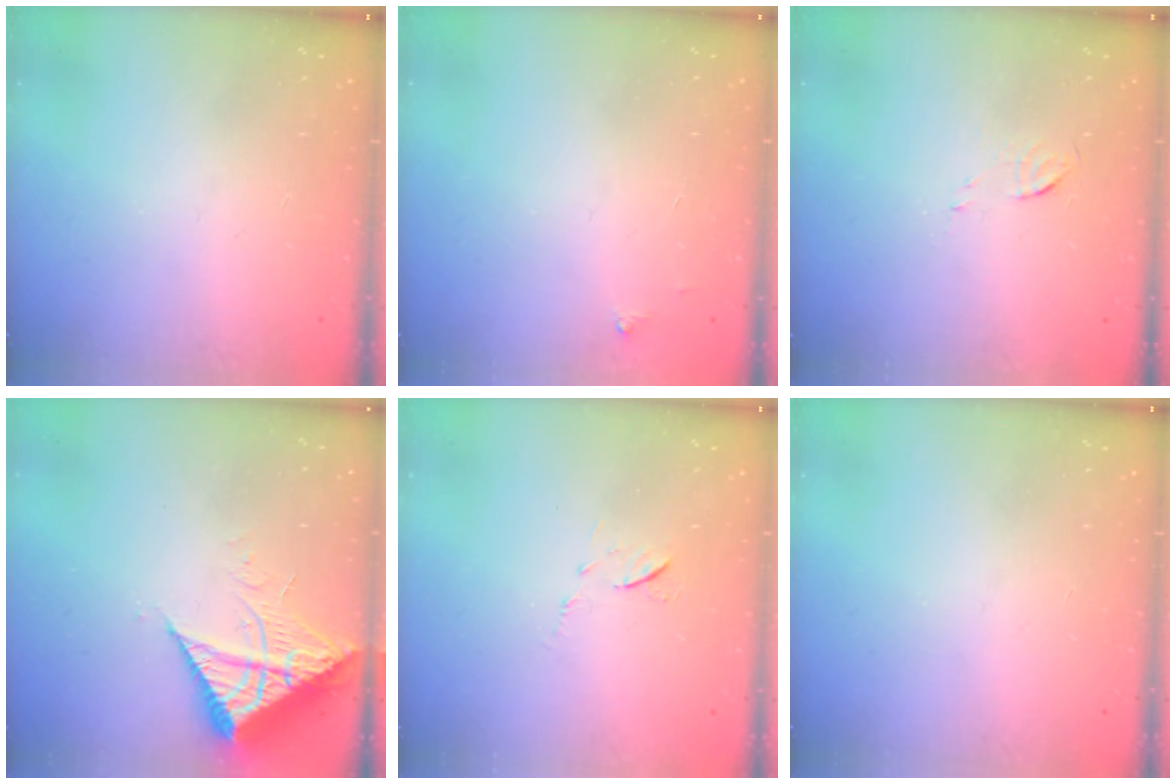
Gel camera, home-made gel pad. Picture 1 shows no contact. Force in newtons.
{"total": 2.5, "press": 2.5, "slide": 0.4}
{"total": 3.3, "press": 3.3, "slide": 0.3}
{"total": 9.4, "press": 9.4, "slide": 1.0}
{"total": 5.6, "press": 5.6, "slide": 0.6}
{"total": 0.0}